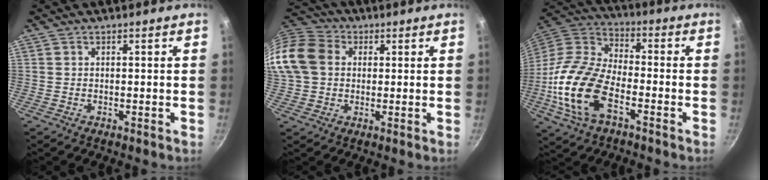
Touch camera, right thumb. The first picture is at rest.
{"total": 16.1, "force": [2.2, 13.1, 9.1], "torque": [-0.183, 0.033, 0.026]}
{"total": 19.1, "force": [-6.4, 10.1, 14.8], "torque": [-0.291, 0.036, -0.142]}